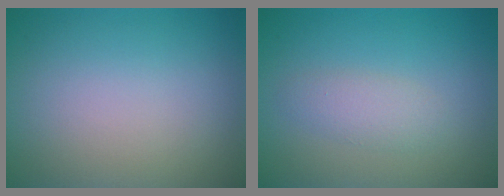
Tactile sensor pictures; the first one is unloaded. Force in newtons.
{"total": 1.9, "press": 1.9, "slide": 0.0}